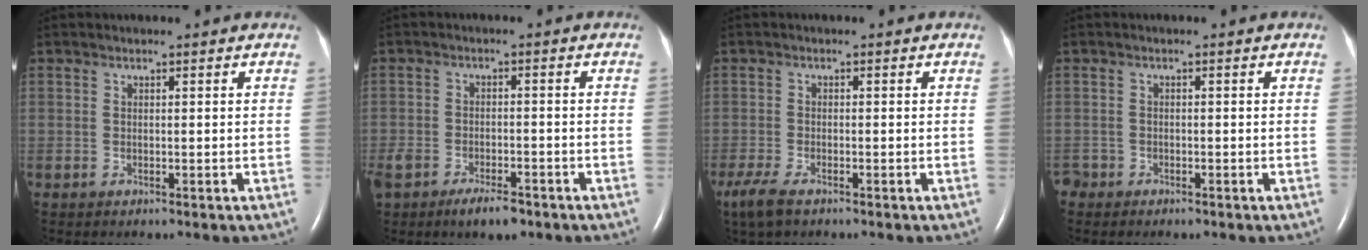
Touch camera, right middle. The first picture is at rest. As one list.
[{"total": 6.7, "force": [-4.8, 2.7, 3.8], "torque": [-0.072, -0.005, -0.080]}, {"total": 4.9, "force": [-3.4, 1.4, 3.2], "torque": [-0.072, -0.014, -0.060]}, {"total": 1.8, "force": [-1.4, 1.0, 0.0], "torque": [-0.004, 0.002, -0.027]}]